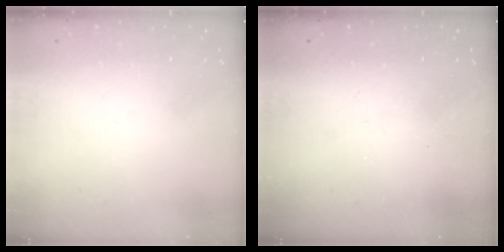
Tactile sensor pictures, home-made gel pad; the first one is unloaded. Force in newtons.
{"total": 4.4, "press": 4.4, "slide": 0.6}